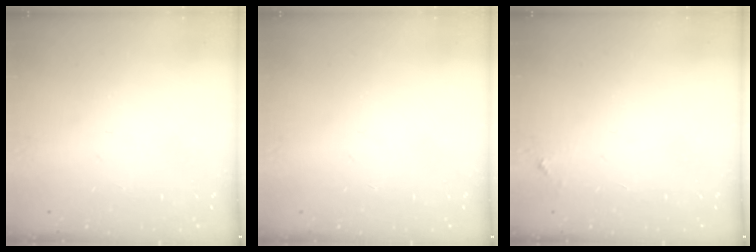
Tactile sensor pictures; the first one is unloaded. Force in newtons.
{"total": 0.0}
{"total": 2.8, "press": 2.8, "slide": 0.2}